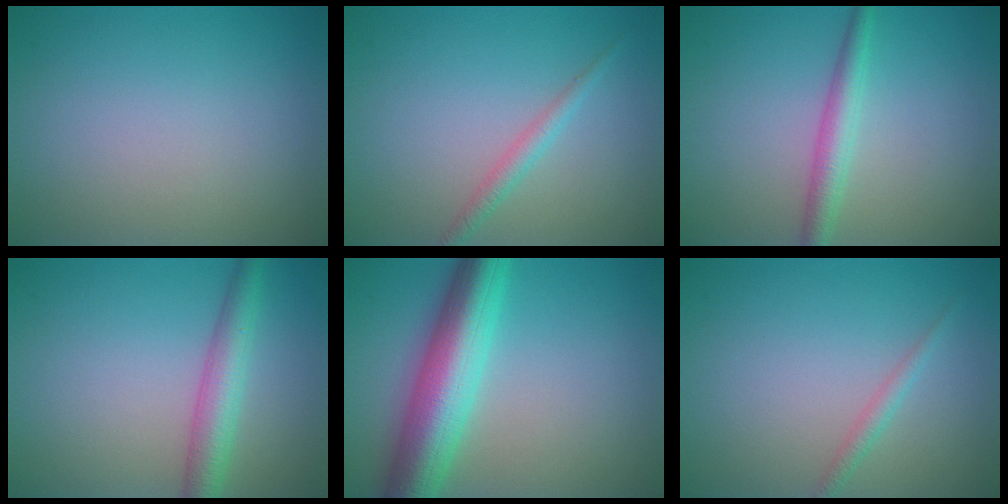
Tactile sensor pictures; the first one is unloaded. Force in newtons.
{"total": 1.6, "press": 1.6, "slide": 0.1}
{"total": 2.7, "press": 2.7, "slide": 0.0}
{"total": 4.0, "press": 4.0, "slide": 0.1}
{"total": 8.6, "press": 8.6, "slide": 0.2}
{"total": 1.2, "press": 1.2, "slide": 0.0}